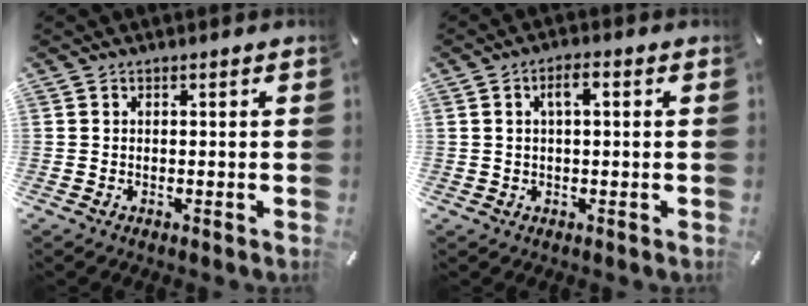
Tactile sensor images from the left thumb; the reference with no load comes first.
{"total": 4.0, "force": [1.0, 1.6, 3.6], "torque": [-0.072, 0.010, 0.014]}